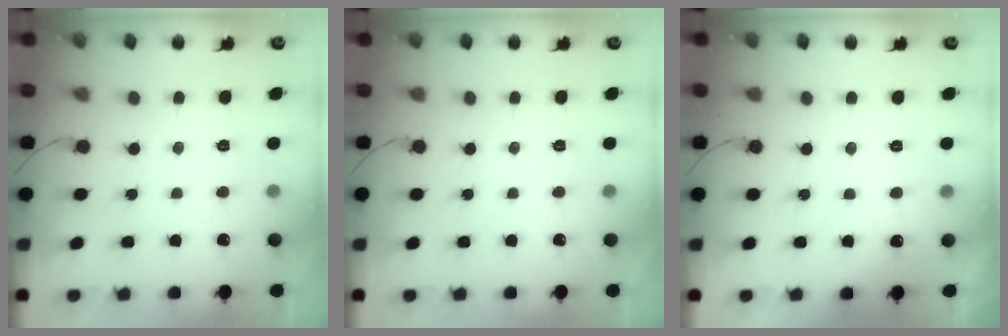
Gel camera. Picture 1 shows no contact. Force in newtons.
{"total": 0.0}
{"total": 2.2, "press": 2.2, "slide": 0.1}